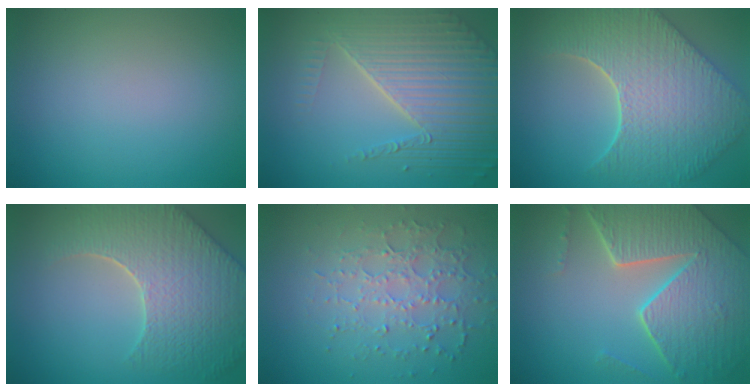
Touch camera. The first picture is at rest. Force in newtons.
{"total": 8.2, "press": 5.5, "slide": 6.1}
{"total": 9.7, "press": 7.1, "slide": 6.6}
{"total": 8.9, "press": 6.4, "slide": 6.2}
{"total": 3.5, "press": 3.3, "slide": 1.2}
{"total": 8.3, "press": 5.9, "slide": 5.9}